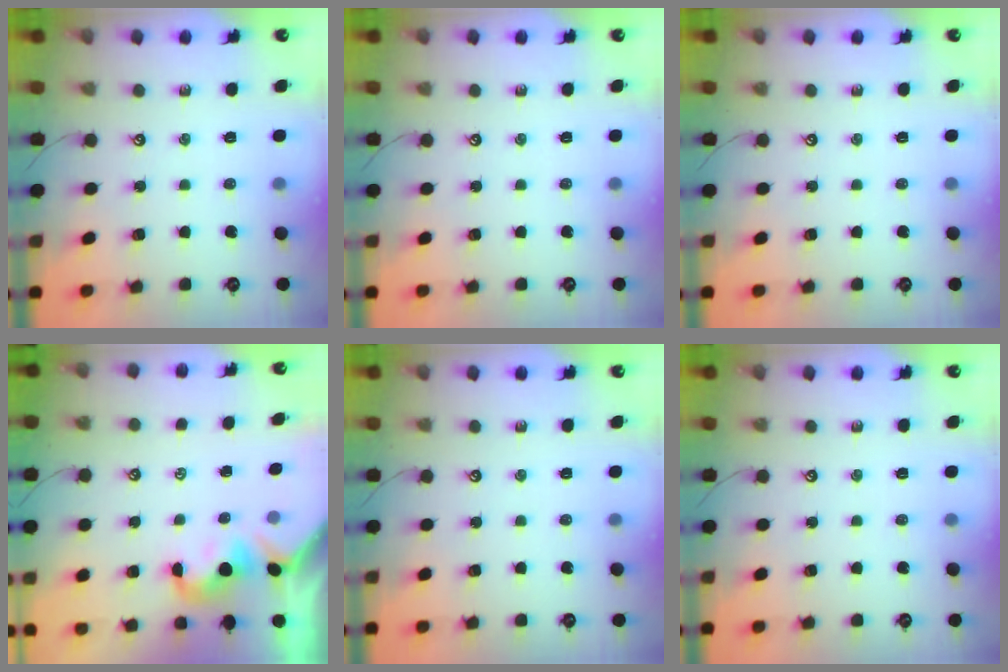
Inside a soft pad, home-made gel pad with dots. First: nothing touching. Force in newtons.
{"total": 0.0}
{"total": 0.0}
{"total": 1.2, "press": 1.1, "slide": 0.2}
{"total": 0.0}
{"total": 0.0}